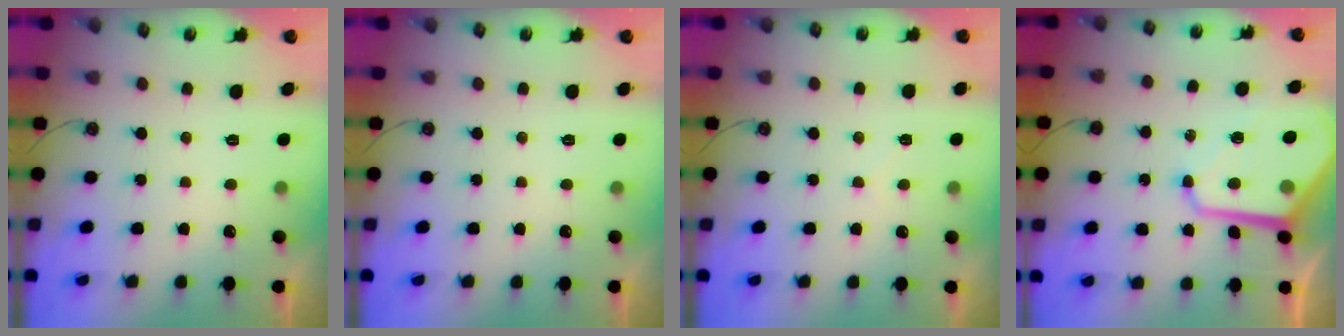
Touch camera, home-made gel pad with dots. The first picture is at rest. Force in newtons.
{"total": 0.0}
{"total": 4.4, "press": 4.3, "slide": 0.5}
{"total": 12.5, "press": 12.4, "slide": 1.2}